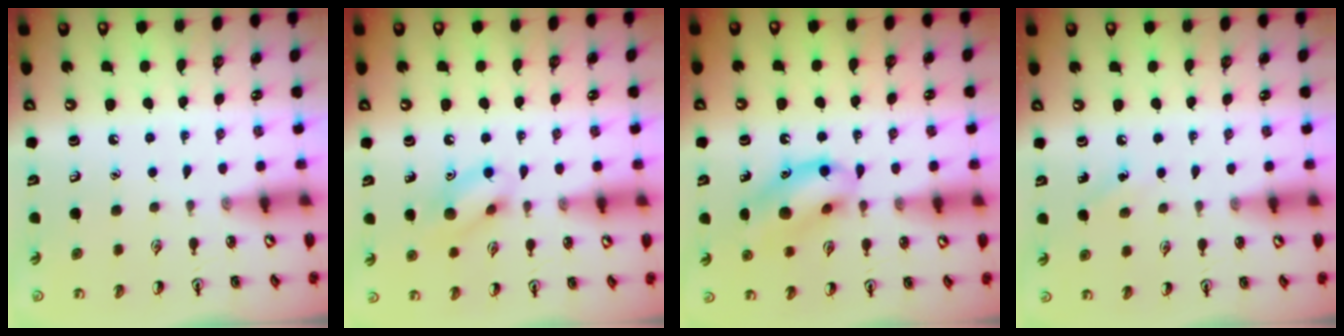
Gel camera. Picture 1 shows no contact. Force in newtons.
{"total": 10.1, "press": 10.1, "slide": 0.5}
{"total": 13.0, "press": 12.7, "slide": 2.6}
{"total": 4.1, "press": 3.9, "slide": 1.1}